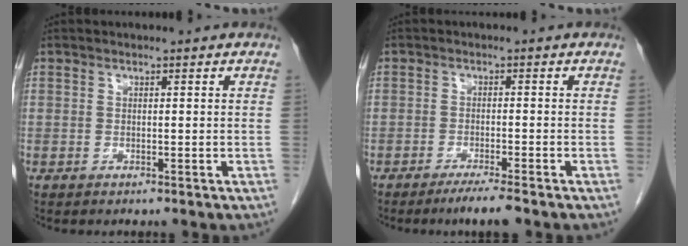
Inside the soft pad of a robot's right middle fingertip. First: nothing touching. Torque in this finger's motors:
{"motor_torque": [0.43, -0.09, -0.03, -0.01]}